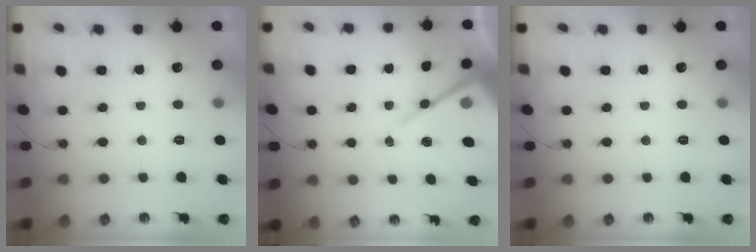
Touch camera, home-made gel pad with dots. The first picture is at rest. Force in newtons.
{"total": 12.8, "press": 12.8, "slide": 1.3}
{"total": 0.0}